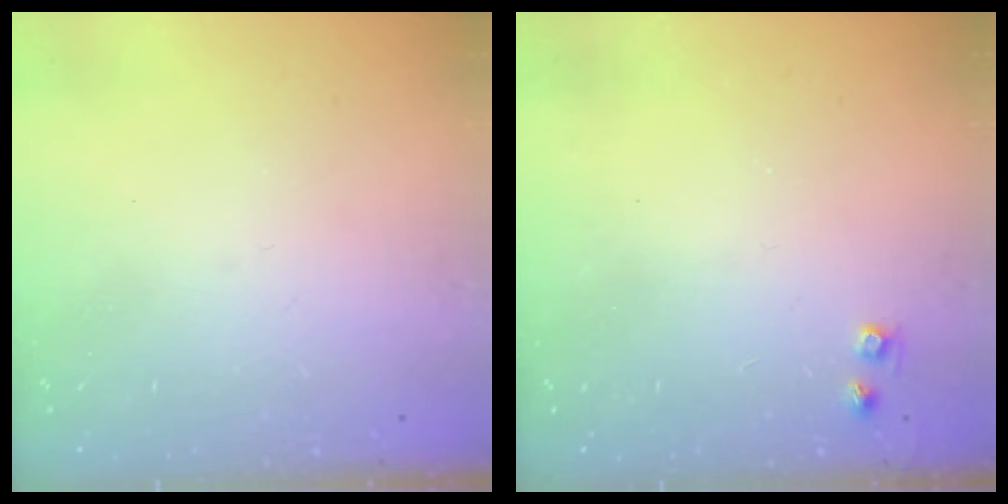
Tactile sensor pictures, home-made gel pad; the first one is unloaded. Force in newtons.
{"total": 3.7, "press": 3.7, "slide": 0.6}